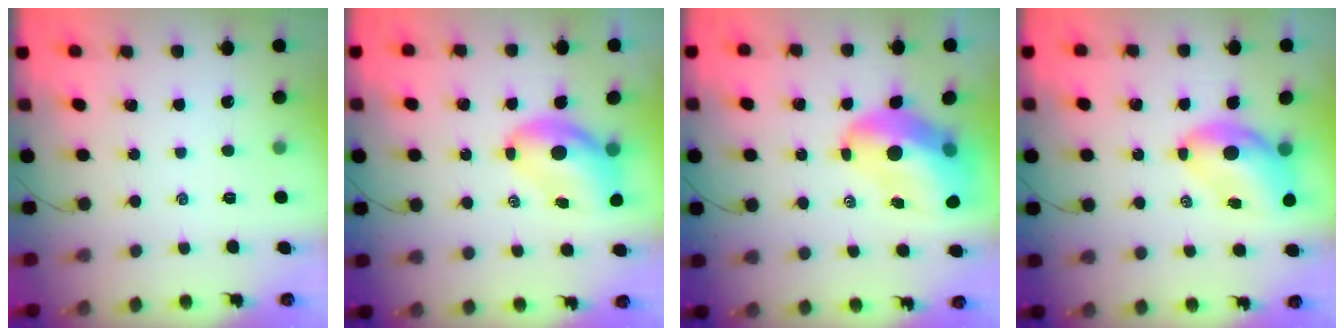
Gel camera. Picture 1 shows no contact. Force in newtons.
{"total": 7.6, "press": 7.3, "slide": 2.1}
{"total": 13.2, "press": 12.6, "slide": 3.7}
{"total": 7.2, "press": 6.9, "slide": 2.1}